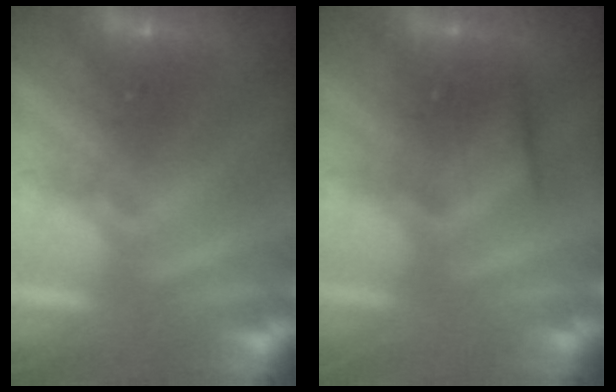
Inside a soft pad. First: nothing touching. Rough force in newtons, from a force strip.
{"total": 2.3}